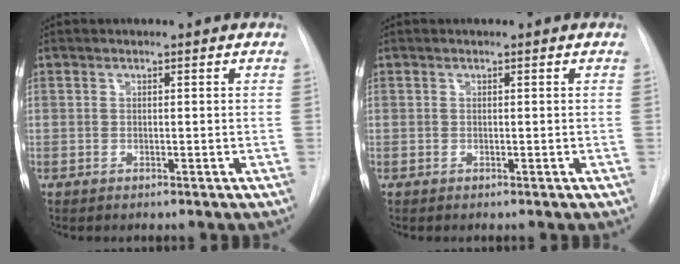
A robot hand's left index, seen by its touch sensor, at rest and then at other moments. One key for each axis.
{"total": 0.0}